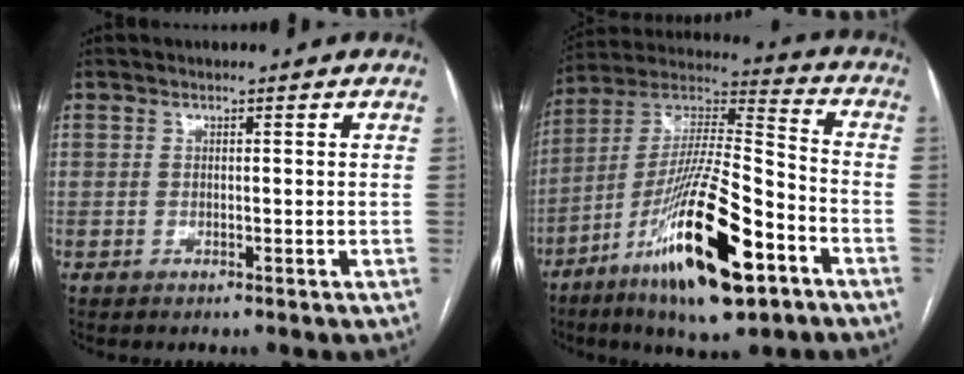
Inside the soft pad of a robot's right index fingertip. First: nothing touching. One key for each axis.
{"total": 22.0, "fx": -10.8, "fy": 4.0, "fz": 18.7, "tx": -0.349, "ty": -0.026, "tz": -0.185}